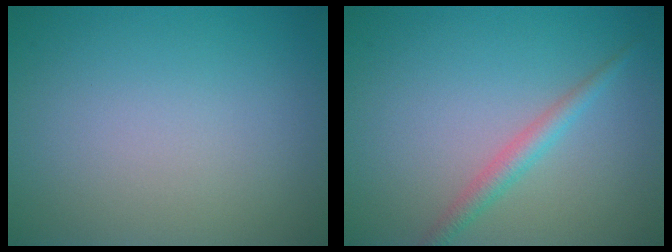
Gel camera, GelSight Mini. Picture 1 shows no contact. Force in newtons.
{"total": 2.0, "press": 2.0, "slide": 0.0}